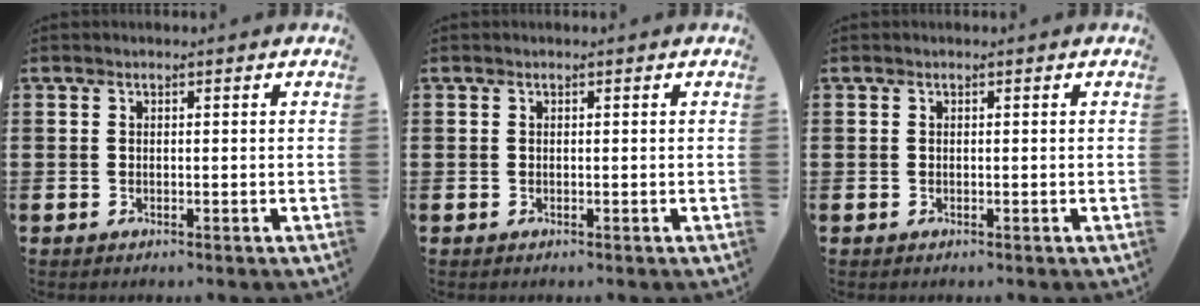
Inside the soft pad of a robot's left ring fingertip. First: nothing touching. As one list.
[{"total": 0.0}, {"total": 0.0}]